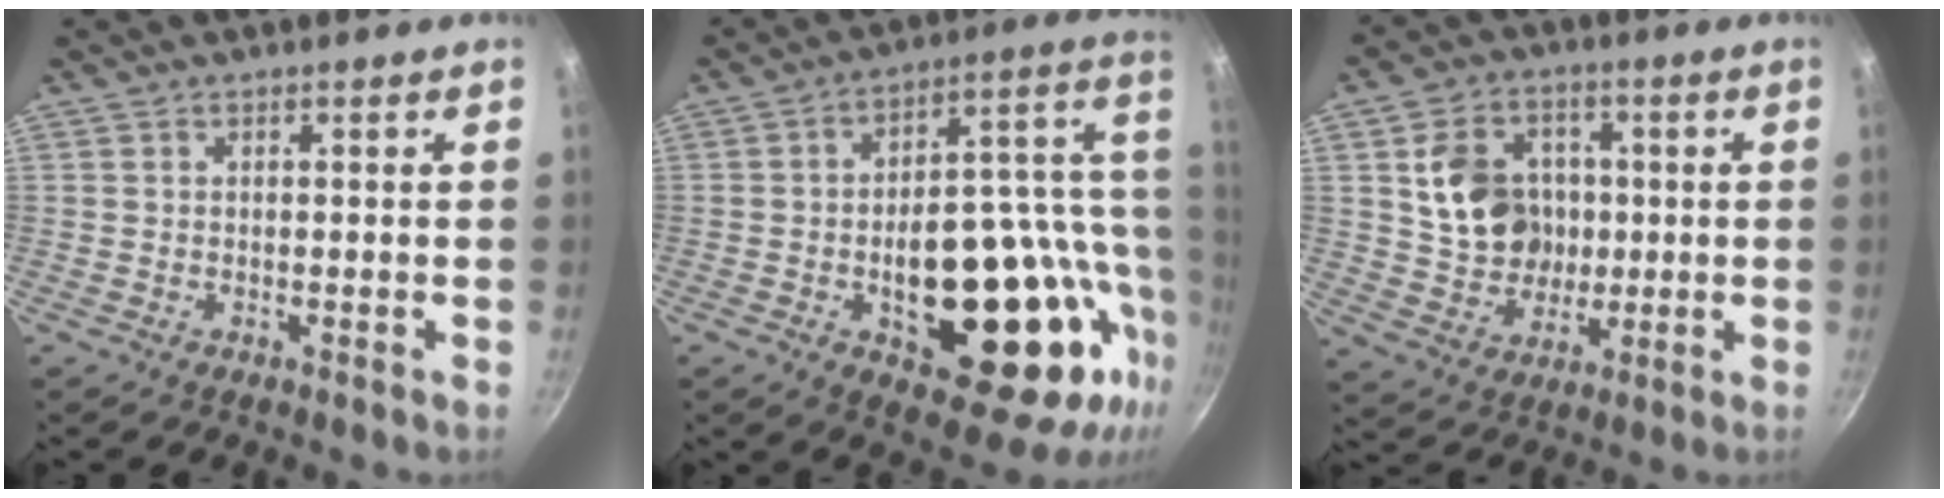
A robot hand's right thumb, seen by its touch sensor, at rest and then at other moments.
{"total": 28.8, "force": [-4.6, 14.4, 24.5], "torque": [-0.282, 0.025, -0.051]}
{"total": 13.5, "force": [1.5, 11.3, 7.1], "torque": [-0.095, 0.004, 0.035]}